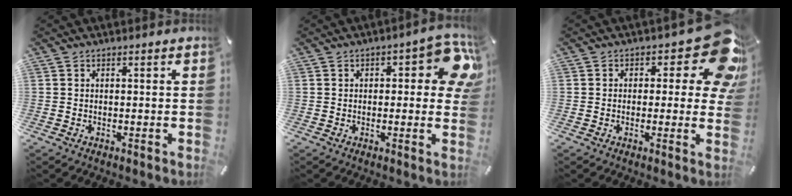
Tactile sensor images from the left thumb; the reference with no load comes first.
{"total": 11.3, "force": [2.2, 4.9, 9.9], "torque": [-0.114, -0.013, 0.035]}
{"total": 14.5, "force": [5.8, 6.5, 11.6], "torque": [-0.137, -0.044, 0.098]}